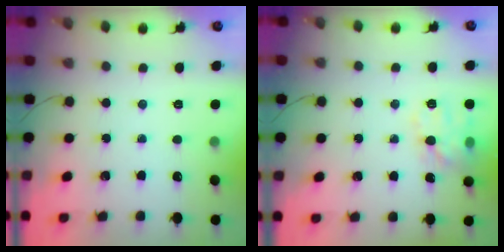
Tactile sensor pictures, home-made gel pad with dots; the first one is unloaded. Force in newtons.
{"total": 12.3, "press": 12.3, "slide": 0.2}